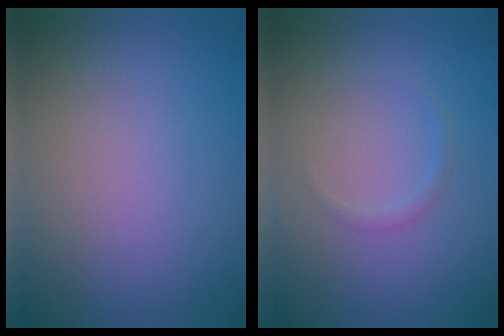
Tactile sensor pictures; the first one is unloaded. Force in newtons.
{"total": 0.8, "press": 0.8, "slide": 0.1}